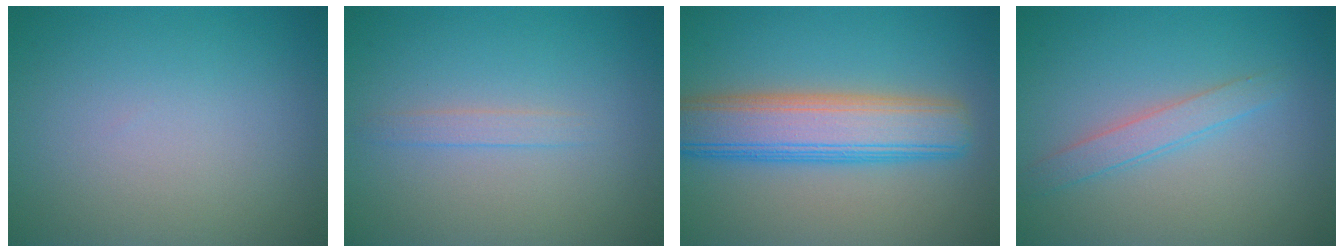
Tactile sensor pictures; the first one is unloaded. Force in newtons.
{"total": 1.2, "press": 1.2, "slide": 0.1}
{"total": 7.6, "press": 7.6, "slide": 0.2}
{"total": 2.0, "press": 2.0, "slide": 0.1}